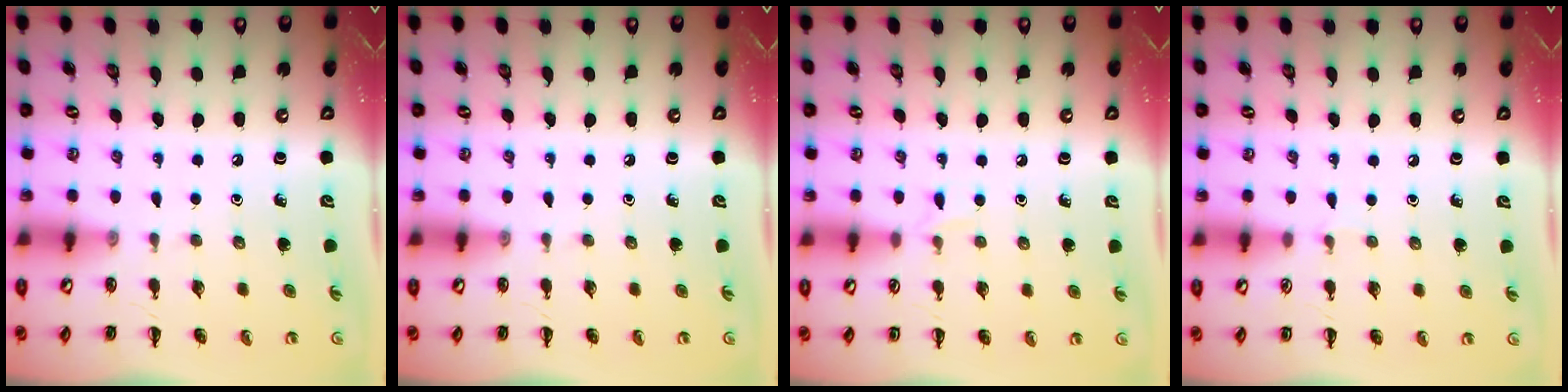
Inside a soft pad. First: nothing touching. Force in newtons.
{"total": 0.0}
{"total": 4.3, "press": 4.1, "slide": 1.3}
{"total": 2.9, "press": 2.7, "slide": 1.1}